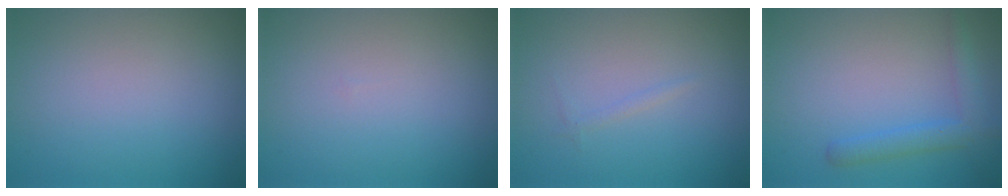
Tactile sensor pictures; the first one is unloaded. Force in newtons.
{"total": 0.0}
{"total": 0.5, "press": 0.5, "slide": 0.0}
{"total": 2.6, "press": 2.6, "slide": 0.1}